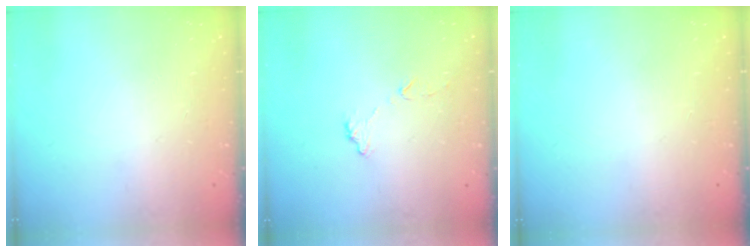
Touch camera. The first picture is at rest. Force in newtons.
{"total": 6.4, "press": 6.4, "slide": 0.6}
{"total": 0.0}